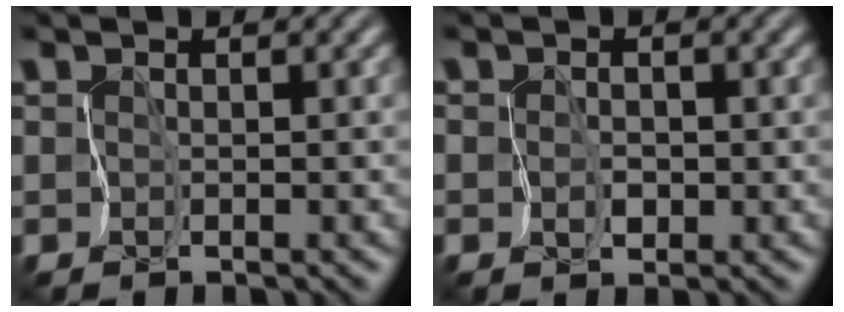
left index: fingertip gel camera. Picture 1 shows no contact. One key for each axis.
{"total": 1.0, "fx": -0.3, "fy": 0.7, "fz": 0.6, "tx": -0.011, "ty": -0.005, "tz": -0.006}